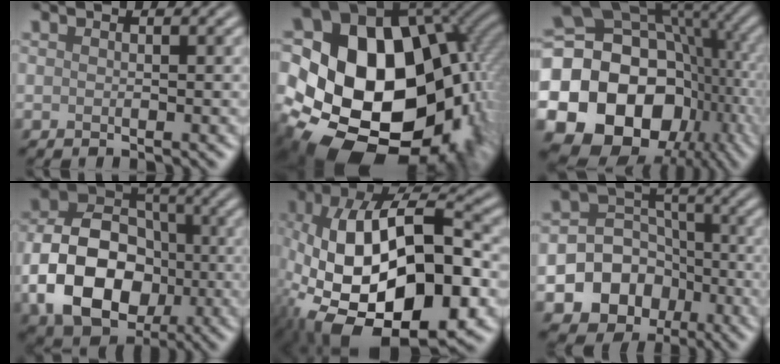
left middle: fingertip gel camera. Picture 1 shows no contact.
{"total": 19.9, "force": [-2.6, 15.0, 12.8], "torque": [-0.214, -0.030, -0.016]}
{"total": 21.7, "force": [-4.9, 17.3, 12.1], "torque": [-0.212, -0.026, -0.089]}
{"total": 11.6, "force": [-2.9, 8.4, 7.5], "torque": [-0.139, -0.008, -0.053]}
{"total": 17.4, "force": [-4.3, 8.9, 14.3], "torque": [-0.252, -0.014, -0.066]}
{"total": 11.8, "force": [-5.1, 10.1, 3.5], "torque": [-0.056, -0.028, -0.102]}